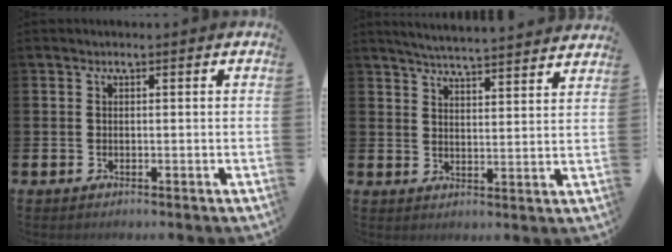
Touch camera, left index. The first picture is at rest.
{"total": 5.3, "force": [5.3, -0.3, 0.7], "torque": [-0.025, -0.037, 0.092]}